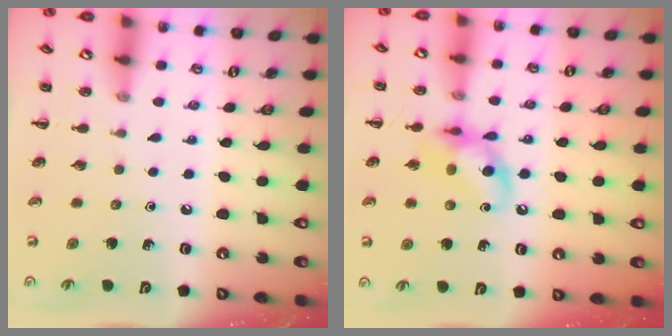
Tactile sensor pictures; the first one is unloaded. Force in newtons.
{"total": 13.1, "press": 13.0, "slide": 2.0}